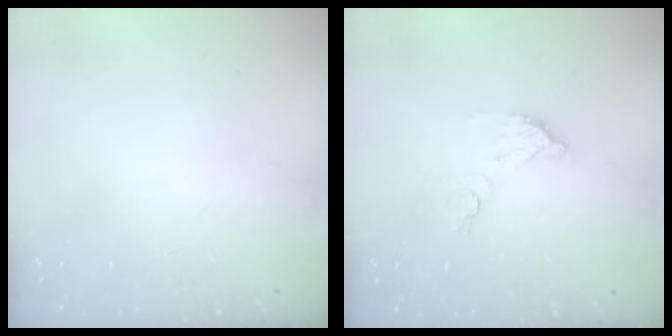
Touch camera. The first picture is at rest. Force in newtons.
{"total": 6.2, "press": 6.2, "slide": 0.3}